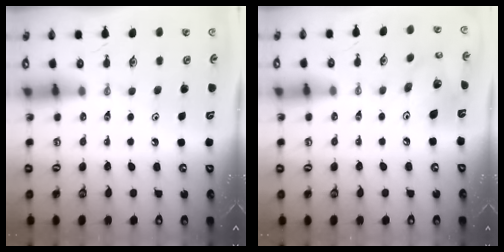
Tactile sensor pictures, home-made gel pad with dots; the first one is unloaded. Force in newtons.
{"total": 13.5, "press": 13.3, "slide": 2.5}